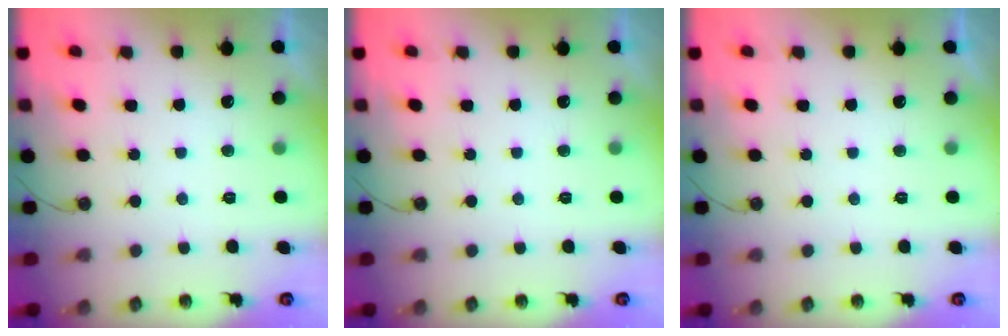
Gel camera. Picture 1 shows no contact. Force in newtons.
{"total": 0.0}
{"total": 0.0}